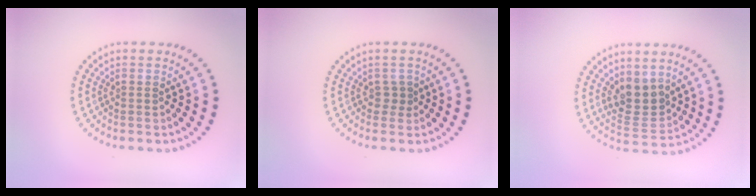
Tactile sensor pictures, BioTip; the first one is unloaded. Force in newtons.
{"total": 1.0, "press": 0.8, "slide": 0.5}
{"total": 3.5, "press": 3.1, "slide": 1.6}